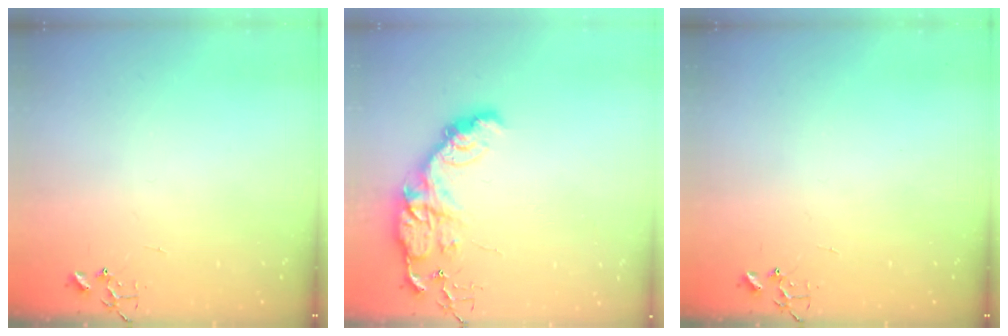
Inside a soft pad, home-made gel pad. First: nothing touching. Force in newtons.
{"total": 14.8, "press": 14.8, "slide": 1.1}
{"total": 0.0}